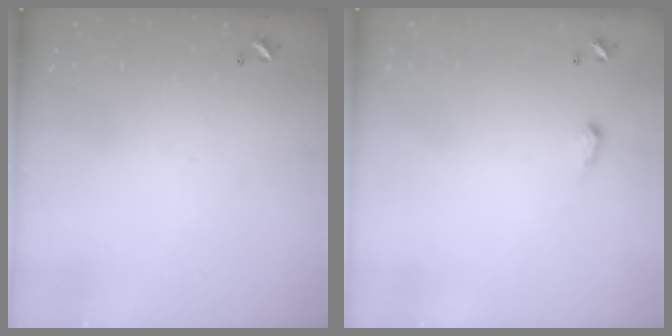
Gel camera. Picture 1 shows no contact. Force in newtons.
{"total": 2.0, "press": 2.0, "slide": 0.3}